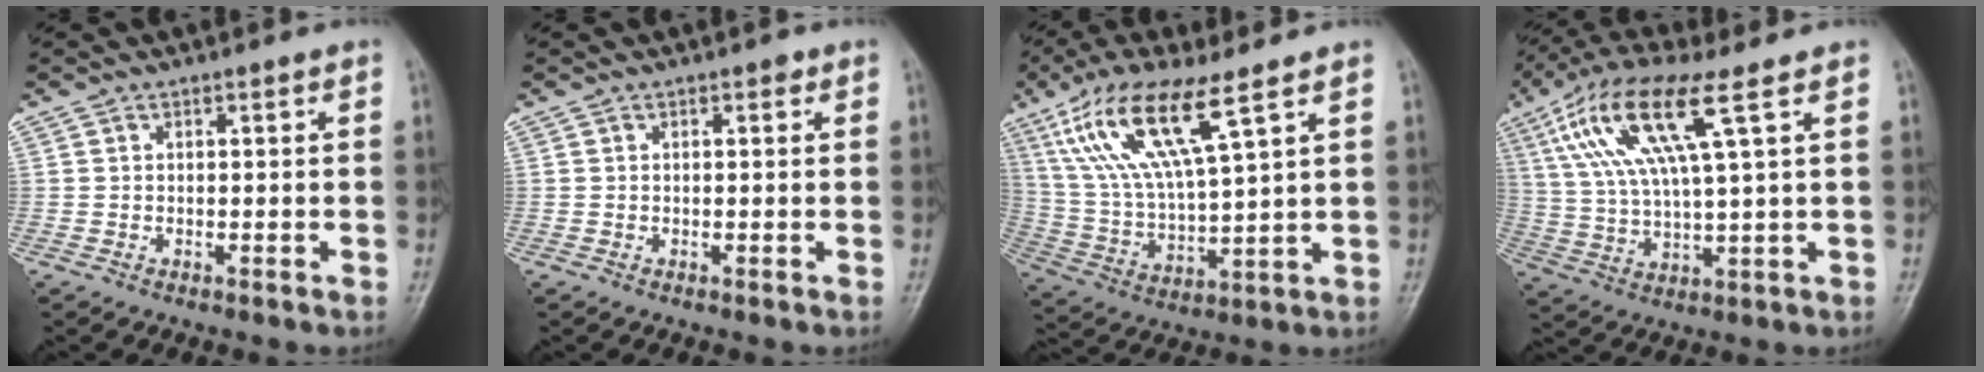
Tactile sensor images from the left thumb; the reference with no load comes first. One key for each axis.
{"total": 0.7, "fx": 0.3, "fy": 0.4, "fz": 0.5, "tx": 0.001, "ty": 0.001, "tz": 0.001}
{"total": 15.8, "fx": 8.4, "fy": 3.8, "fz": 12.9, "tx": -0.266, "ty": -0.025, "tz": 0.171}
{"total": 14.7, "fx": 6.0, "fy": 3.1, "fz": 13.1, "tx": -0.286, "ty": 0.000, "tz": 0.117}